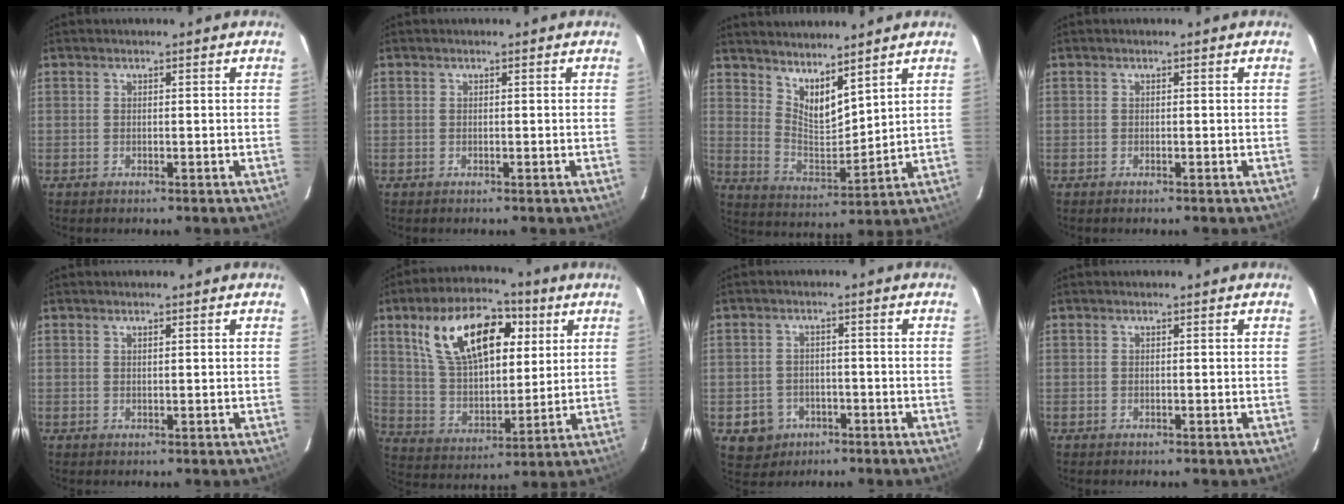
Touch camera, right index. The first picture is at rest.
{"total": 0.0}
{"total": 9.2, "force": [7.3, 2.7, 4.9], "torque": [-0.081, -0.009, 0.139]}
{"total": 0.0}
{"total": 0.6, "force": [0.4, 0.1, 0.4], "torque": [-0.006, 0.002, 0.008]}
{"total": 19.6, "force": [8.1, 10.3, 14.7], "torque": [-0.269, 0.033, 0.150]}
{"total": 5.8, "force": [-2.5, 5.1, 1.1], "torque": [-0.035, 0.013, -0.028]}
{"total": 0.0}